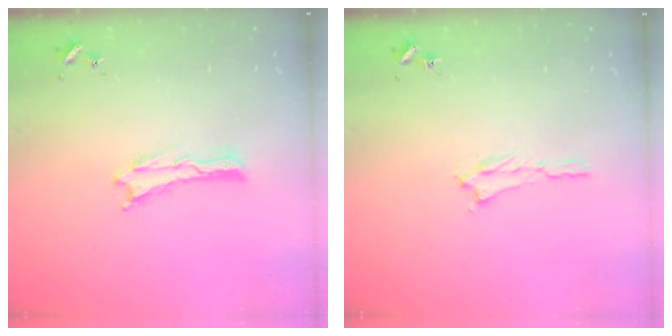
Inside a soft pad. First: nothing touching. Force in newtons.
{"total": 1.2, "press": 1.2, "slide": 0.3}